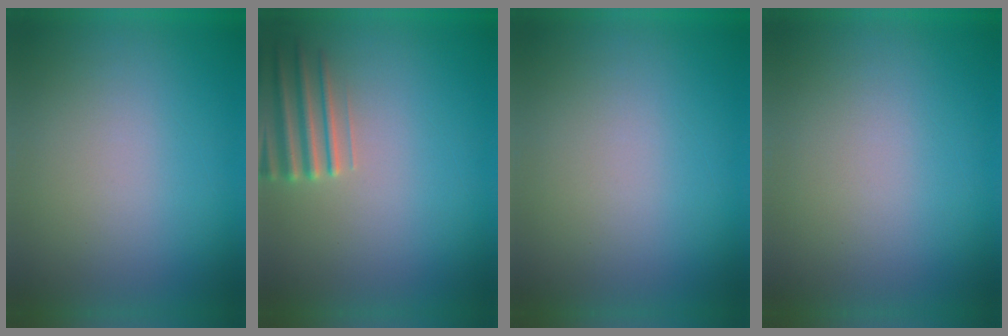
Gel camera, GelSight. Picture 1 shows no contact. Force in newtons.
{"total": 2.8}
{"total": 1.1}
{"total": 0.0}